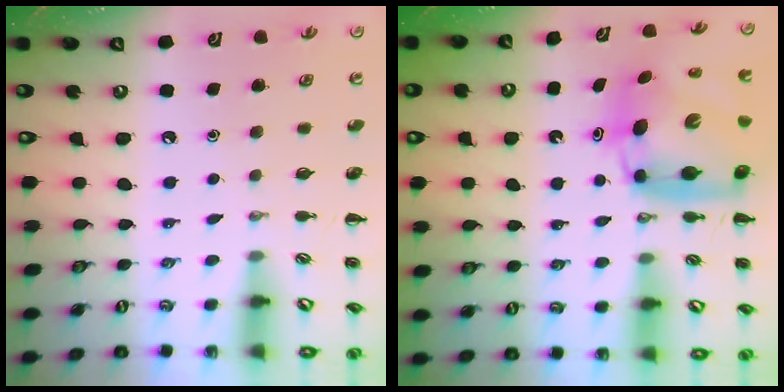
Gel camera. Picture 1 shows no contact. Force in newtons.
{"total": 9.1, "press": 8.8, "slide": 2.5}